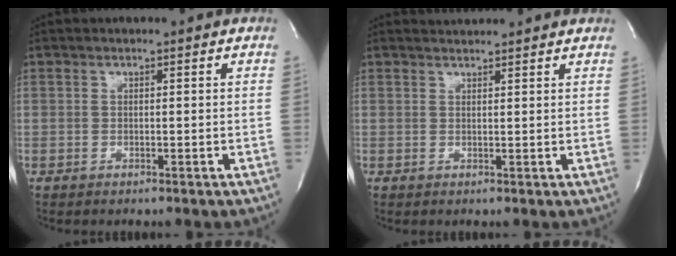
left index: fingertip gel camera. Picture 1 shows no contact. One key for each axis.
{"total": 2.5, "fx": 2.5, "fy": 0.0, "fz": 0.2, "tx": -0.009, "ty": 0.016, "tz": 0.036}